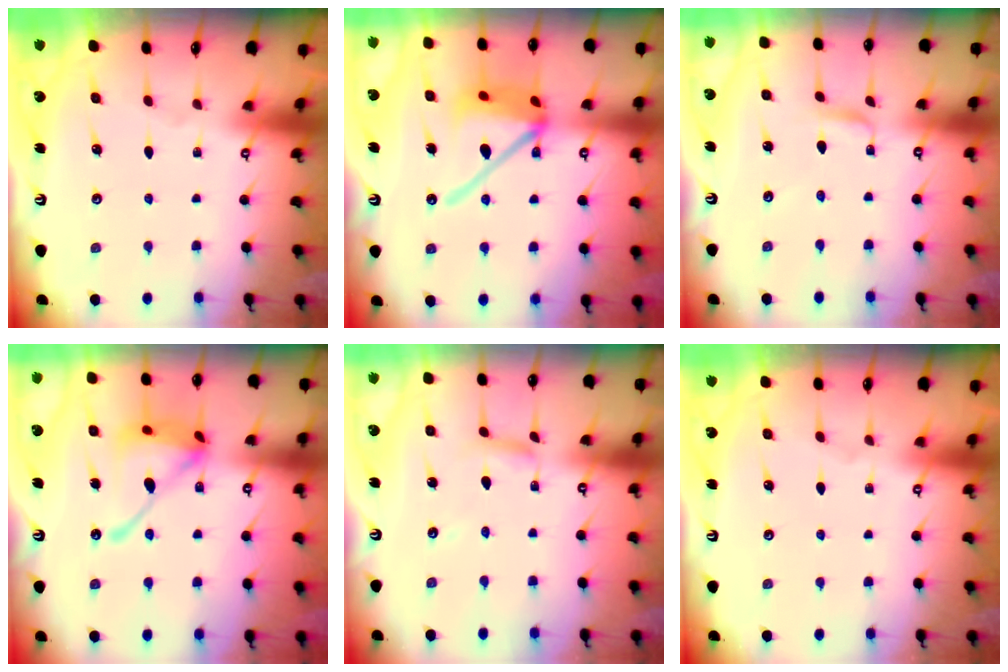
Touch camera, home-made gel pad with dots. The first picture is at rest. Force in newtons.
{"total": 15.5, "press": 15.4, "slide": 1.8}
{"total": 1.9, "press": 1.9, "slide": 0.2}
{"total": 16.5, "press": 16.5, "slide": 1.6}
{"total": 5.0, "press": 5.0, "slide": 0.3}
{"total": 0.0}